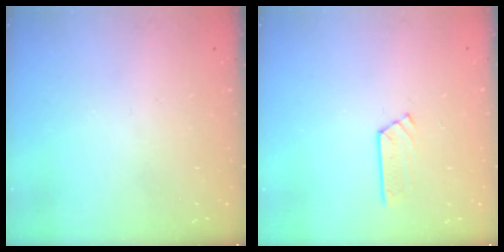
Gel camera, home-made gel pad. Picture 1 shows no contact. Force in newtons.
{"total": 3.7, "press": 3.7, "slide": 0.4}